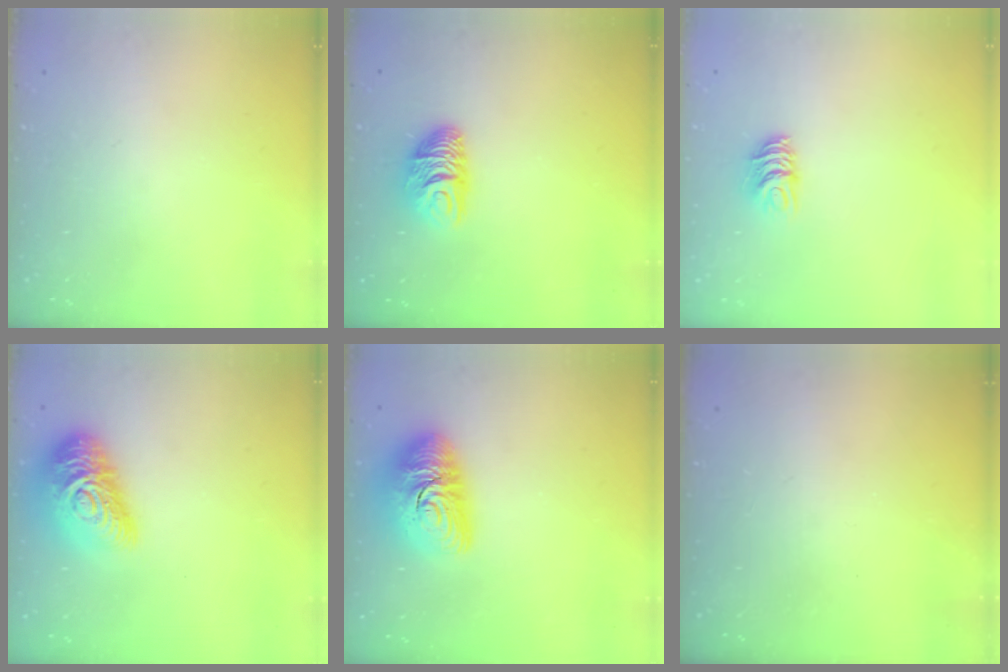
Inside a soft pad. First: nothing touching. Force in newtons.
{"total": 9.5, "press": 9.4, "slide": 0.8}
{"total": 6.2, "press": 6.2, "slide": 0.5}
{"total": 19.8, "press": 19.7, "slide": 1.1}
{"total": 14.1, "press": 14.1, "slide": 1.2}
{"total": 0.0}